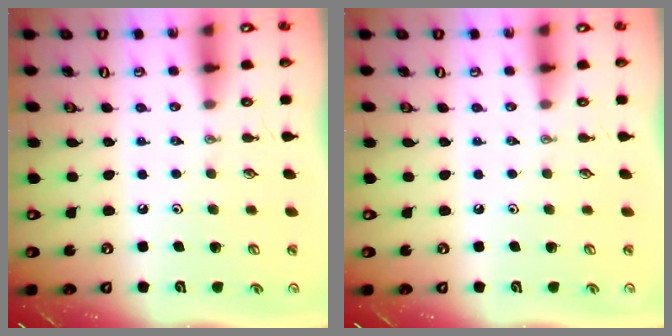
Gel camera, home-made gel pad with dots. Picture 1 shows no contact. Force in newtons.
{"total": 0.0}